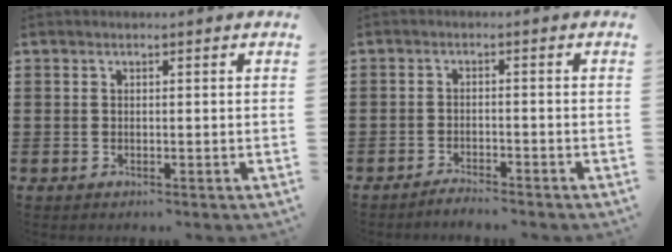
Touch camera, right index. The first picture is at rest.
{"total": 1.9, "force": [-1.9, -0.1, 0.2], "torque": [-0.007, 0.004, -0.038]}